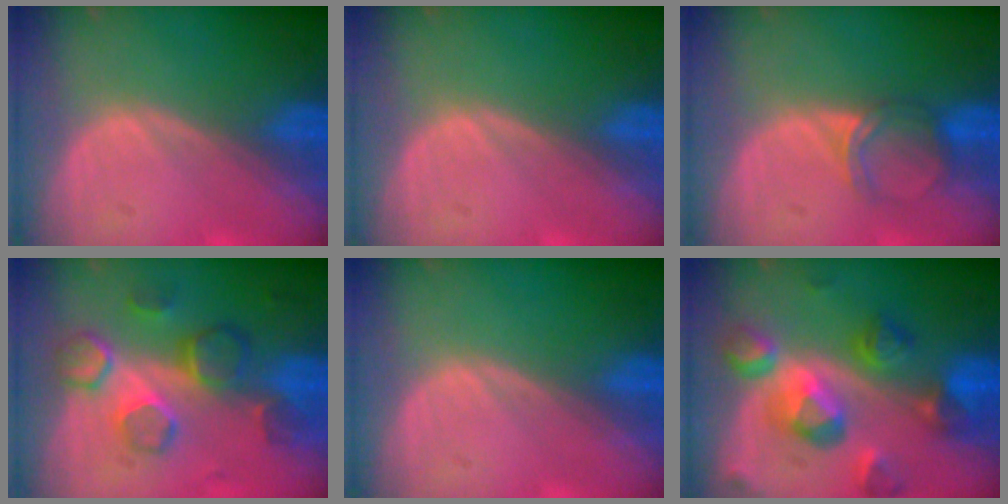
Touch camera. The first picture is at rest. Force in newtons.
{"total": 0.0}
{"total": 3.4, "press": 3.0, "slide": 1.6}
{"total": 8.6, "press": 7.7, "slide": 3.8}
{"total": 0.0}
{"total": 10.4, "press": 9.3, "slide": 4.7}